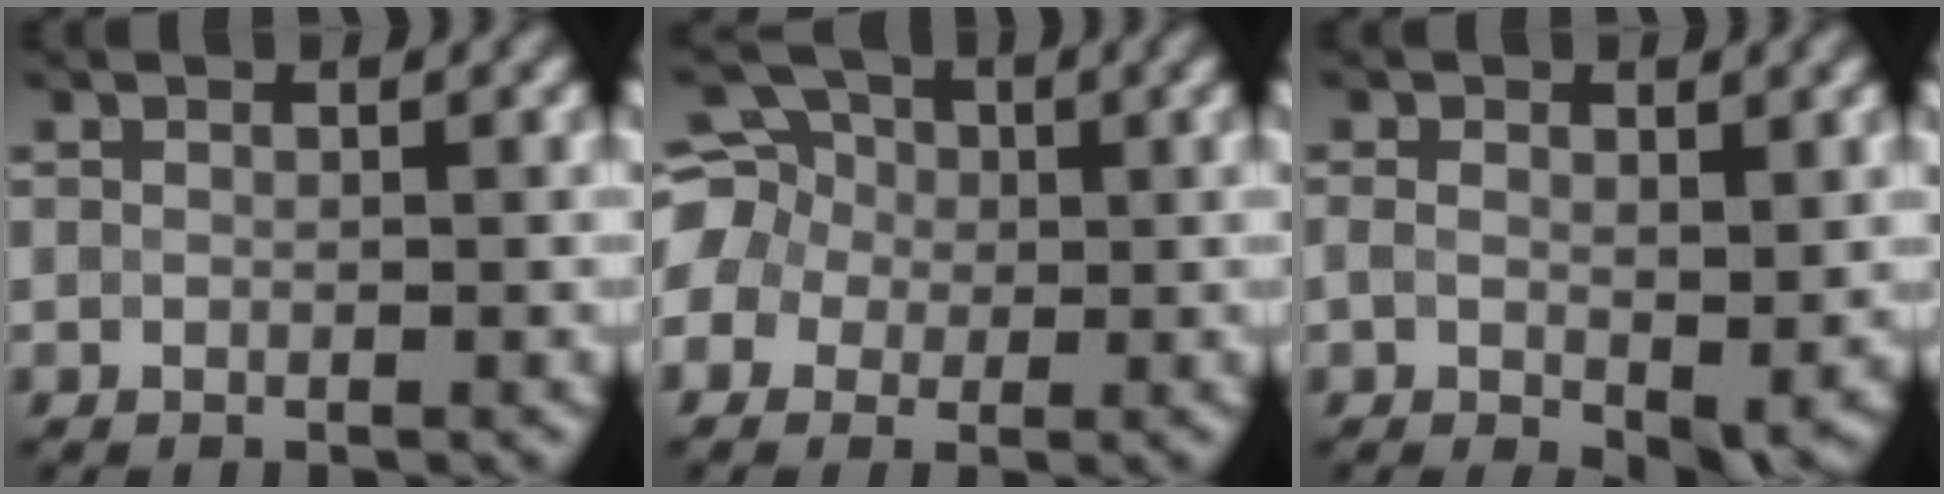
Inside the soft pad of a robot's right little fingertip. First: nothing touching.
{"total": 7.5, "force": [-0.1, 6.9, 3.0], "torque": [-0.079, 0.044, -0.042]}
{"total": 4.0, "force": [-0.6, 2.2, 3.4], "torque": [-0.065, -0.009, 0.002]}